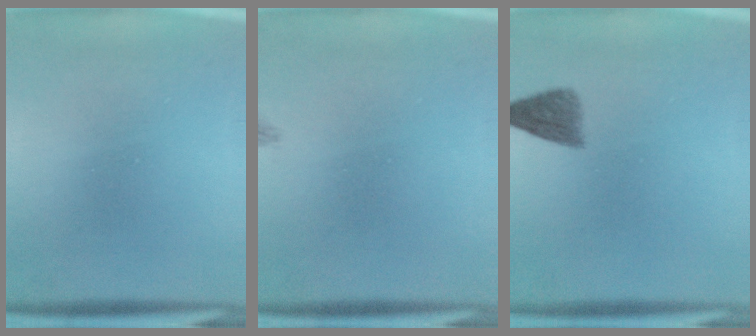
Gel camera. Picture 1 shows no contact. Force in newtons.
{"total": 0.9}
{"total": 4.3}